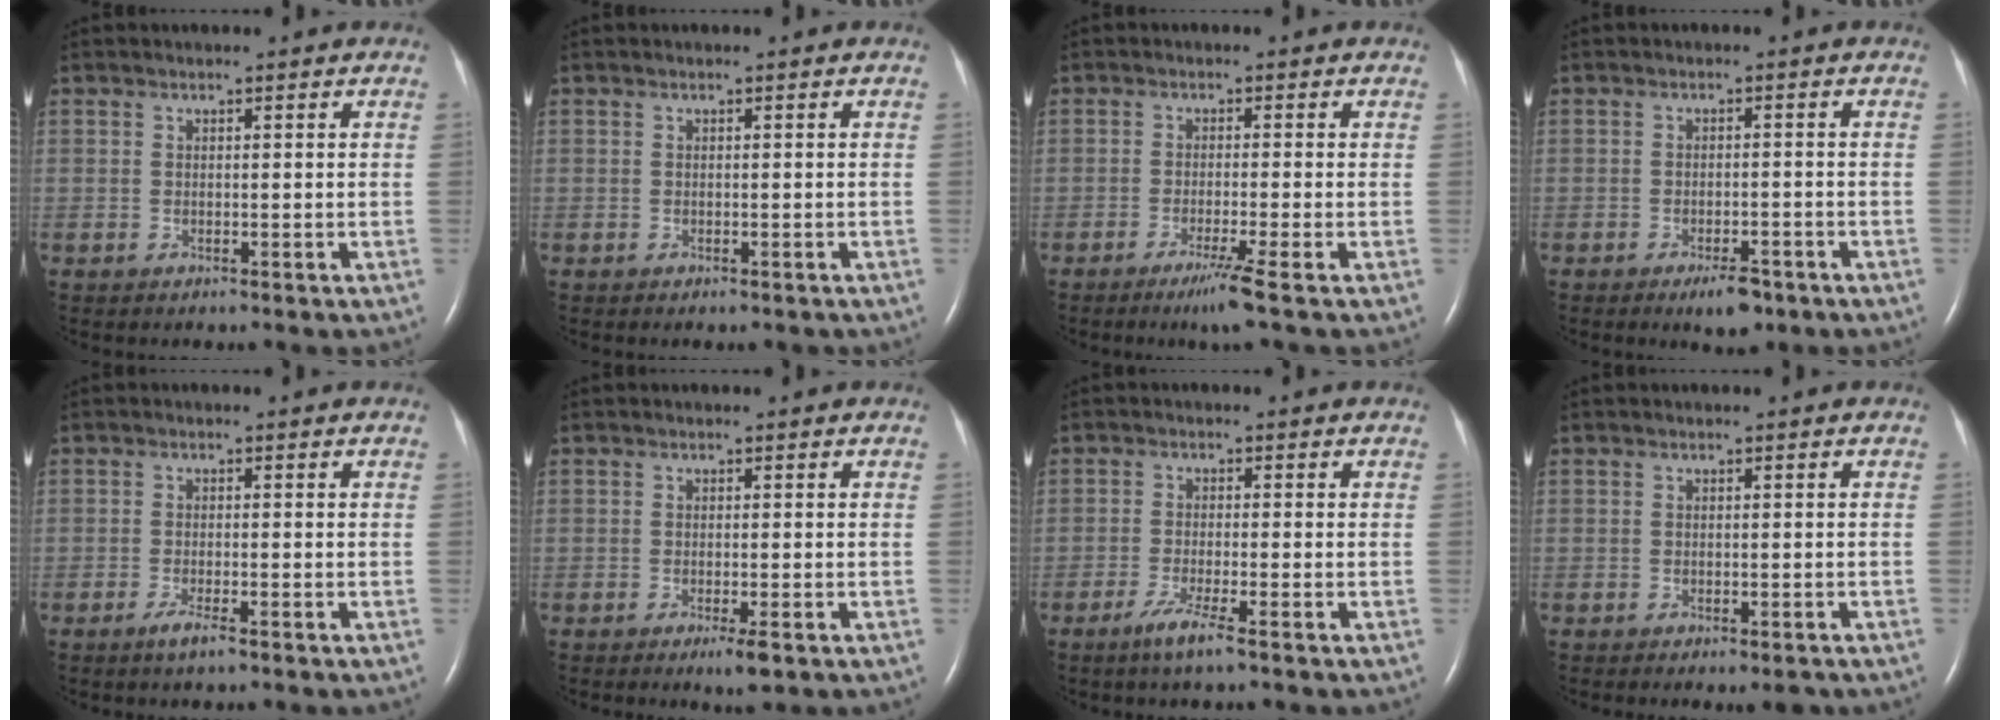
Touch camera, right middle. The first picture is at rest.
{"total": 0.6, "force": [-0.5, 0.2, 0.3], "torque": [-0.005, -0.002, -0.005]}
{"total": 3.7, "force": [-2.4, -1.3, 2.6], "torque": [-0.051, -0.012, -0.047]}
{"total": 3.9, "force": [-2.6, 1.3, 2.5], "torque": [-0.041, -0.001, -0.036]}
{"total": 2.1, "force": [-1.4, 0.1, 1.6], "torque": [-0.038, -0.005, -0.029]}
{"total": 2.2, "force": [-1.1, 0.2, 1.8], "torque": [-0.028, -0.006, -0.016]}
{"total": 3.7, "force": [-2.4, -0.3, 2.8], "torque": [-0.063, -0.011, -0.049]}
{"total": 1.9, "force": [-1.4, 0.5, 1.2], "torque": [-0.012, -0.005, -0.014]}